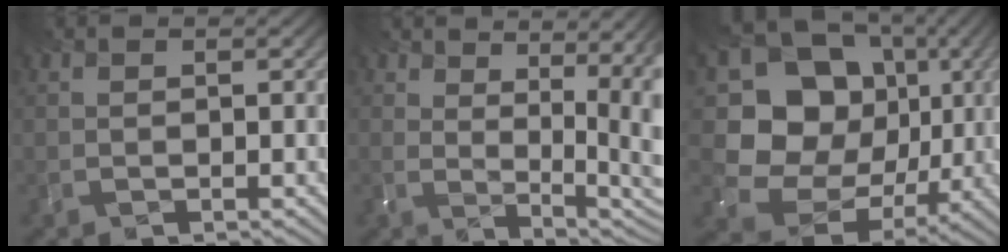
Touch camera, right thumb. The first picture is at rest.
{"total": 7.5, "force": [1.3, 2.8, 6.9], "torque": [-0.126, 0.005, 0.053]}
{"total": 14.0, "force": [-0.4, 12.8, 5.6], "torque": [-0.166, -0.019, 0.008]}